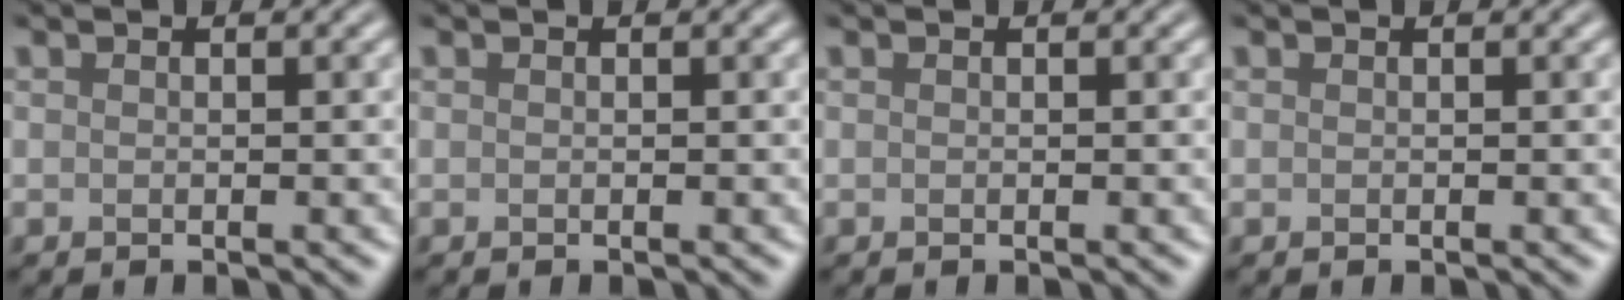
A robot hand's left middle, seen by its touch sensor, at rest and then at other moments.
{"total": 0.0}
{"total": 0.0}
{"total": 0.0}